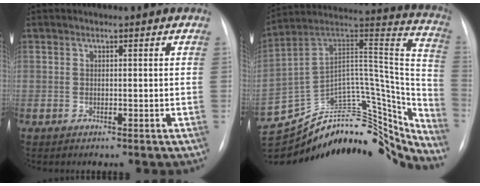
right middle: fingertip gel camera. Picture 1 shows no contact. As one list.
[{"total": 32.4, "force": [-27.5, 13.0, 11.0], "torque": [-0.163, 0.071, -0.375]}]